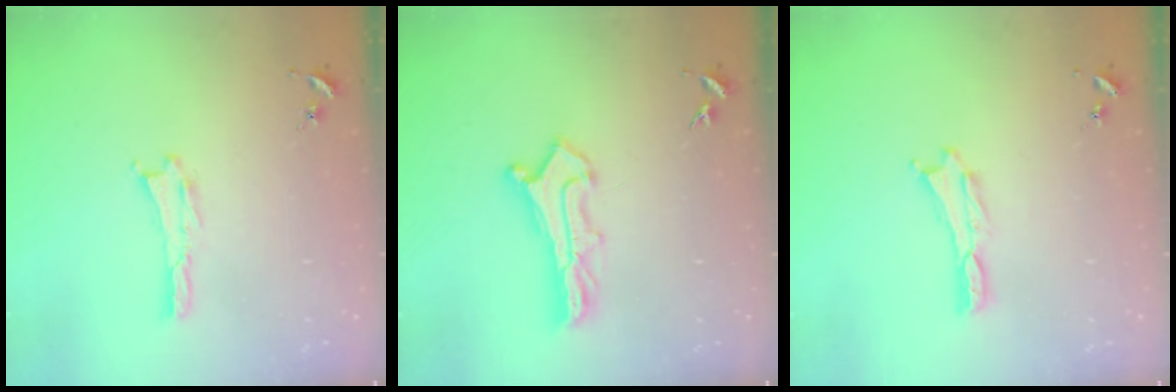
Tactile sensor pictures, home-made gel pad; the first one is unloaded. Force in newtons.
{"total": 2.9, "press": 2.9, "slide": 0.3}
{"total": 0.0}